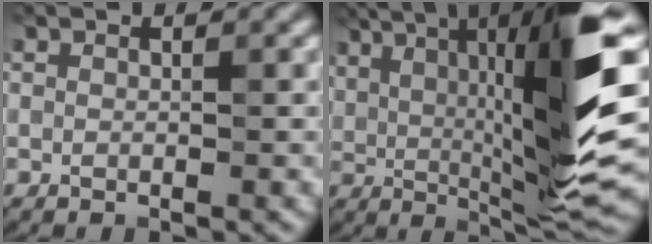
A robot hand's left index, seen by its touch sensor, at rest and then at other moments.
{"total": 14.7, "force": [3.6, 2.5, 14.1], "torque": [-0.223, 0.008, 0.070]}